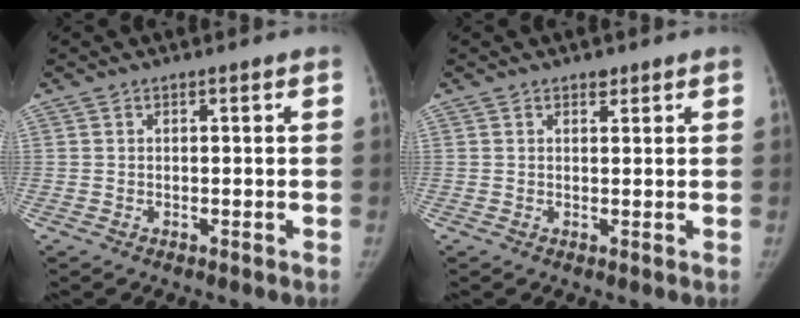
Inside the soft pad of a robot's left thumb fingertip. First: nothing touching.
{"total": 1.0, "force": [0.9, 0.5, 0.3], "torque": [0.002, -0.007, 0.012]}